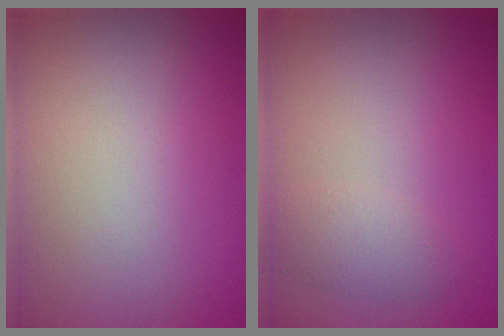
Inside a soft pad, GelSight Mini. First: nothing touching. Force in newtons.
{"total": 2.1, "press": 2.1, "slide": 0.2}